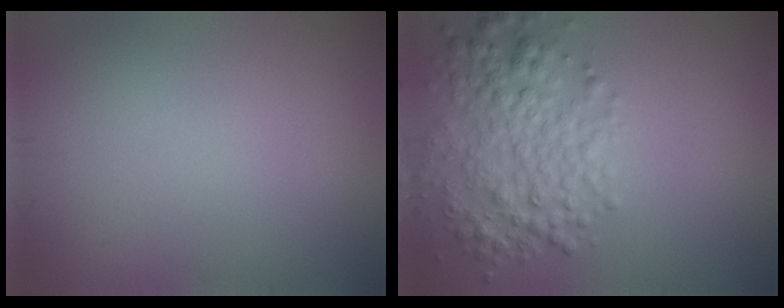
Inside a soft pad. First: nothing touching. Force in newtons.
{"total": 4.9, "press": 4.9, "slide": 0.1}